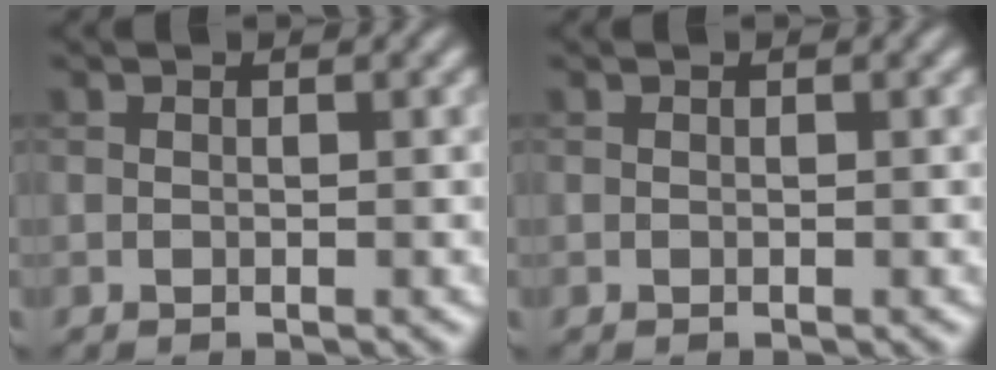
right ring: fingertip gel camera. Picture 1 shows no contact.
{"total": 0.0}